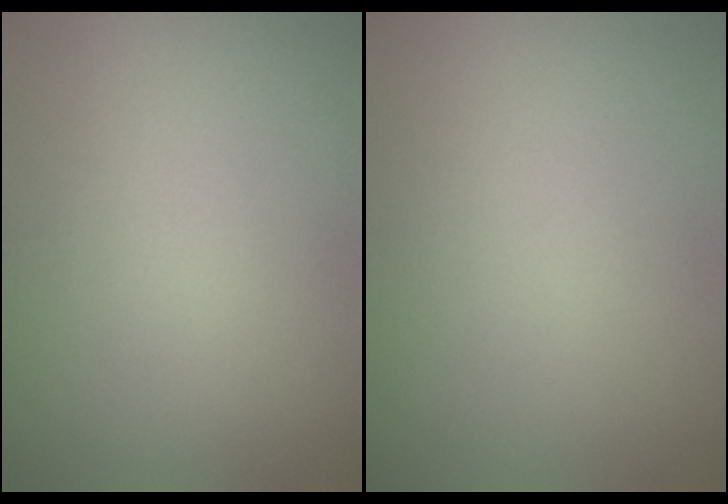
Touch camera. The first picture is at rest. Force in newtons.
{"total": 0.0}